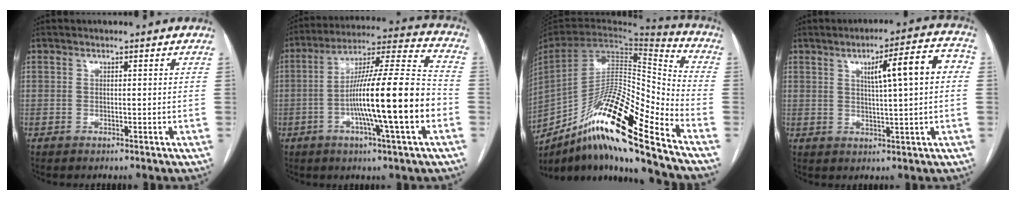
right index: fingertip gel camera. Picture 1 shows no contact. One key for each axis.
{"total": 18.9, "fx": -4.3, "fy": 0.4, "fz": 18.4, "tx": -0.307, "ty": 0.005, "tz": -0.074}
{"total": 22.3, "fx": -14.9, "fy": 1.3, "fz": 16.5, "tx": -0.298, "ty": -0.011, "tz": -0.274}
{"total": 10.0, "fx": 2.0, "fy": 0.9, "fz": 9.8, "tx": -0.137, "ty": 0.024, "tz": 0.027}